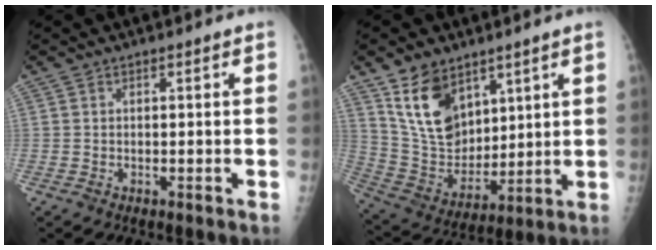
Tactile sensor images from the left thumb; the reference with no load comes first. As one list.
[{"total": 14.3, "force": [8.4, 9.0, 7.2], "torque": [-0.090, -0.052, 0.178]}]